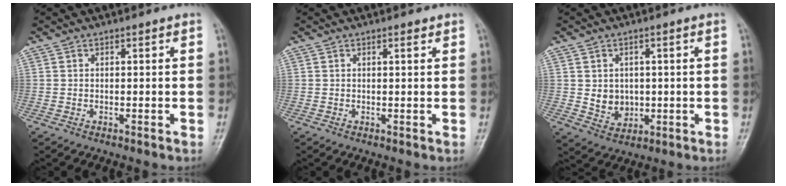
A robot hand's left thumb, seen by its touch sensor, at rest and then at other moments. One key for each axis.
{"total": 1.1, "fx": 0.7, "fy": 0.3, "fz": 0.7, "tx": -0.010, "ty": -0.004, "tz": 0.011}
{"total": 5.3, "fx": 0.2, "fy": 4.5, "fz": 2.8, "tx": -0.022, "ty": -0.006, "tz": 0.017}